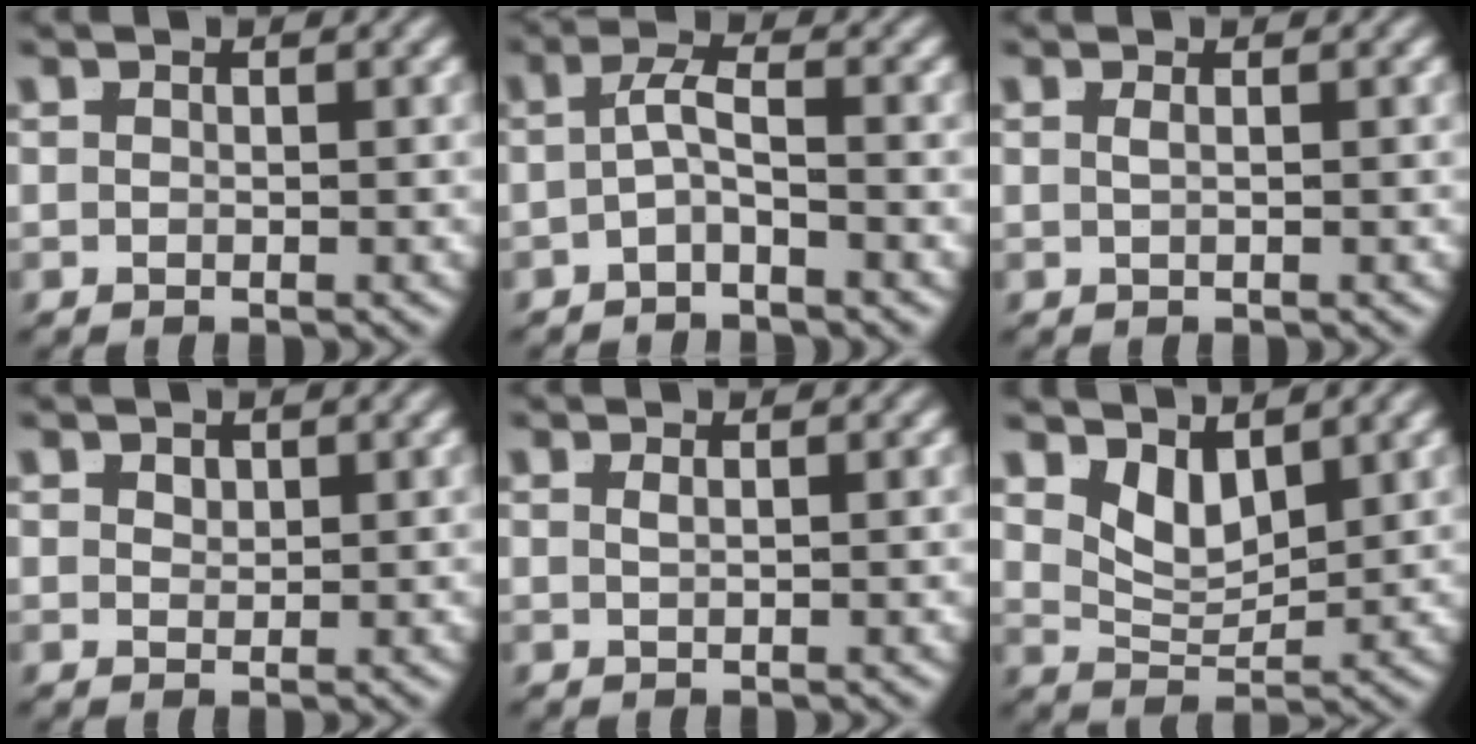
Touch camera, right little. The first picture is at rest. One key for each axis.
{"total": 1.9, "fx": -0.9, "fy": 0.2, "fz": 1.6, "tx": -0.030, "ty": -0.006, "tz": -0.016}
{"total": 0.9, "fx": -0.1, "fy": -0.9, "fz": 0.3, "tx": -0.004, "ty": -0.004, "tz": 0.002}
{"total": 0.8, "fx": 0.8, "fy": -0.1, "fz": 0.2, "tx": 0.002, "ty": -0.008, "tz": 0.025}
{"total": 0.9, "fx": 0.0, "fy": -0.9, "fz": 0.2, "tx": 0.001, "ty": -0.005, "tz": 0.007}
{"total": 4.1, "fx": 2.2, "fy": 2.1, "fz": 2.8, "tx": -0.040, "ty": -0.009, "tz": 0.039}